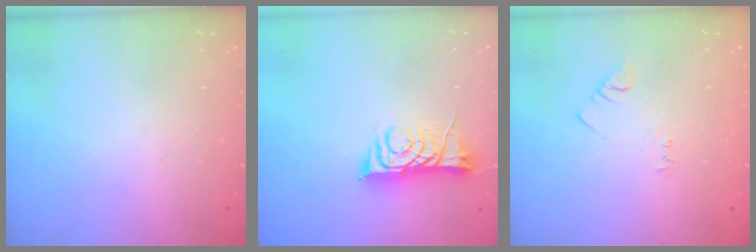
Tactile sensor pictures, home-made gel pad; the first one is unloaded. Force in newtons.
{"total": 8.3, "press": 8.3, "slide": 0.6}
{"total": 4.2, "press": 4.1, "slide": 0.6}